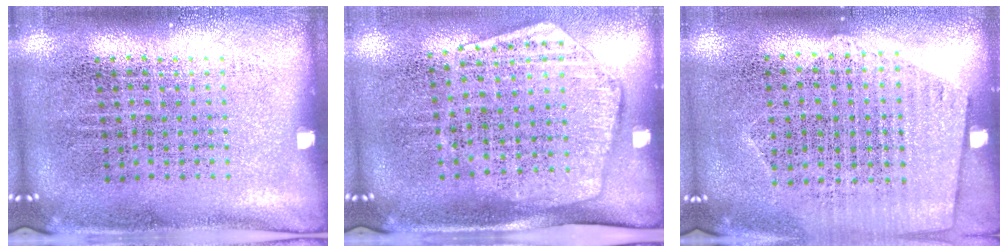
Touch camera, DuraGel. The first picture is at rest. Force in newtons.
{"total": 1.8, "press": 1.5, "slide": 1.0}
{"total": 1.0, "press": 0.8, "slide": 0.5}